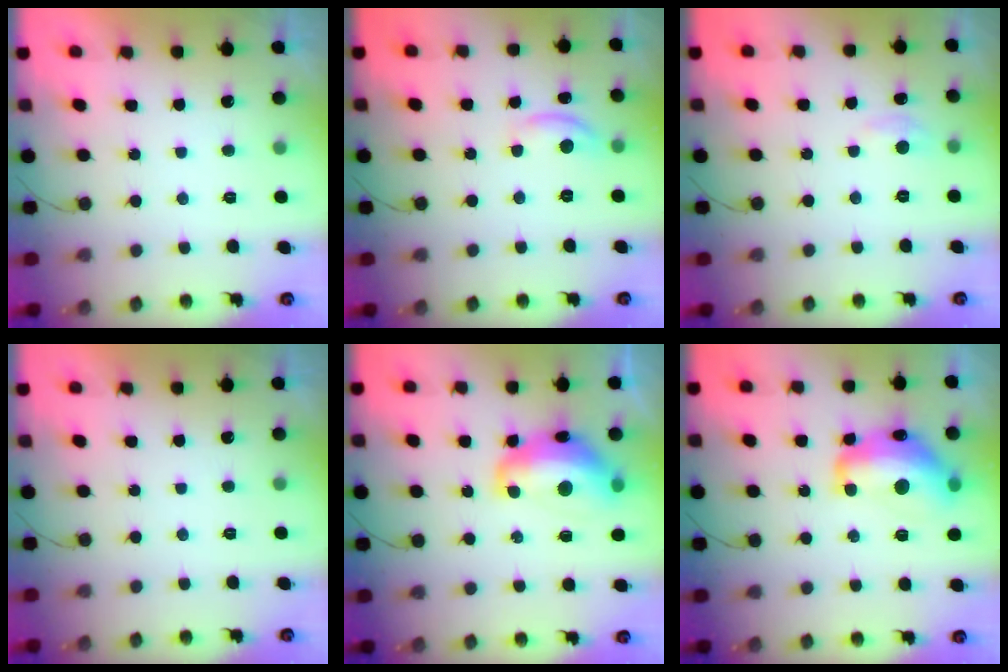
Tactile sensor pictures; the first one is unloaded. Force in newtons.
{"total": 5.6, "press": 5.6, "slide": 0.5}
{"total": 3.7, "press": 3.7, "slide": 0.5}
{"total": 0.0}
{"total": 14.3, "press": 14.3, "slide": 1.1}
{"total": 16.6, "press": 16.6, "slide": 1.0}